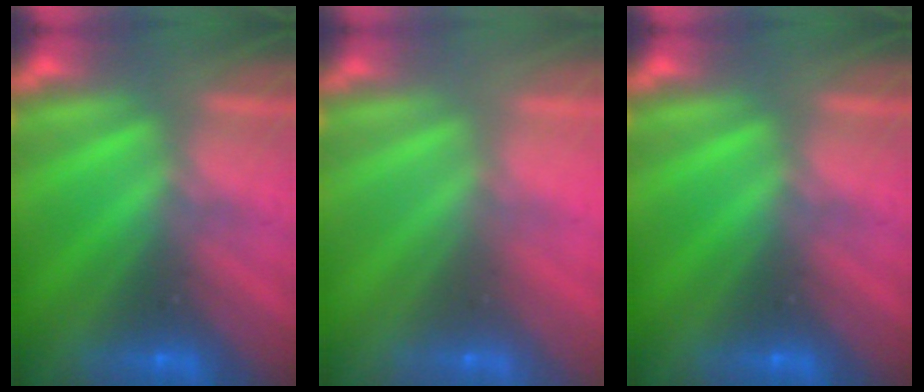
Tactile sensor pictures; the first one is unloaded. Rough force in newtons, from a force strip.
{"total": 3.2}
{"total": 0.0}